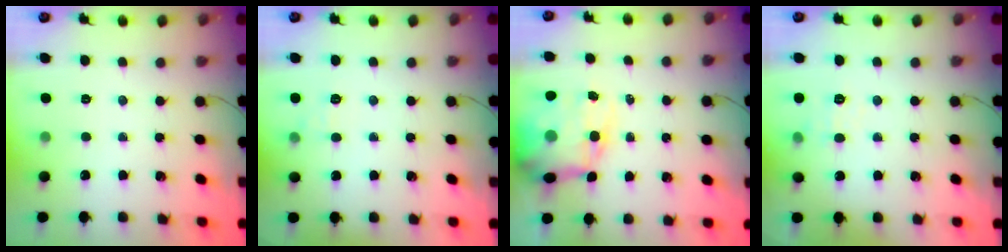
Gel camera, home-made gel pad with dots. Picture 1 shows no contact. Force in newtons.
{"total": 5.5, "press": 5.3, "slide": 1.5}
{"total": 13.1, "press": 12.6, "slide": 3.7}
{"total": 5.1, "press": 4.8, "slide": 1.7}